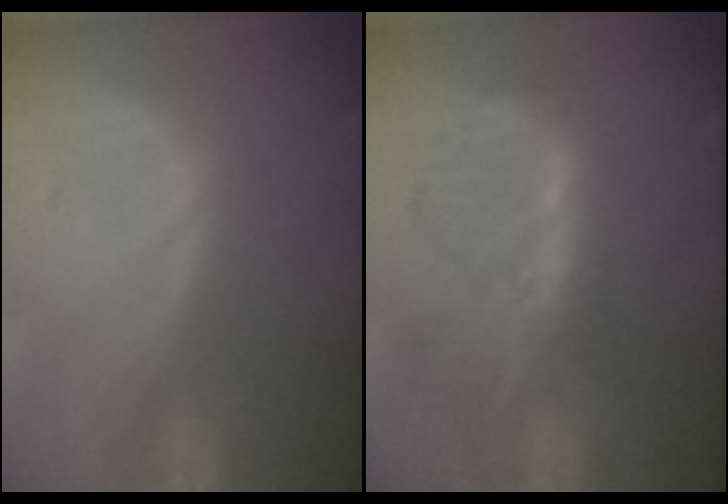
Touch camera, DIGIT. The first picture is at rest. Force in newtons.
{"total": 7.8, "press": 7.0, "slide": 3.5}